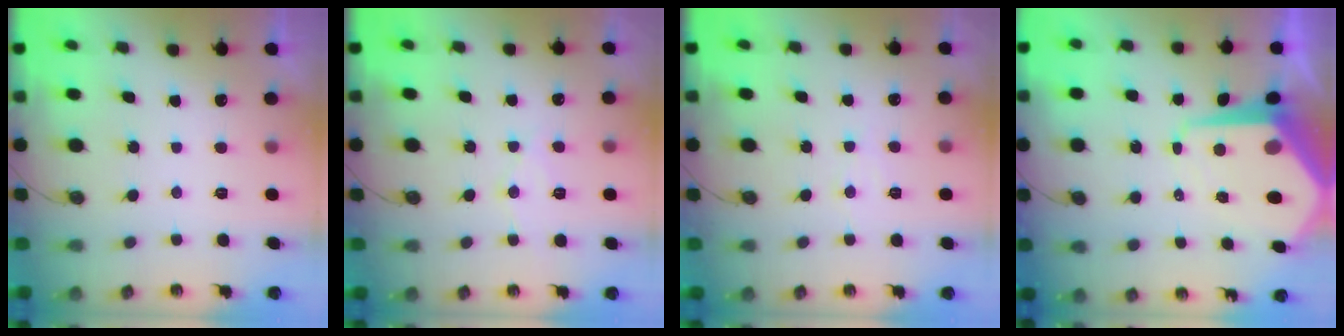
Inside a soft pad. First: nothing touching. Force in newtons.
{"total": 8.7, "press": 8.7, "slide": 0.7}
{"total": 5.5, "press": 5.5, "slide": 0.4}
{"total": 11.8, "press": 11.8, "slide": 1.2}